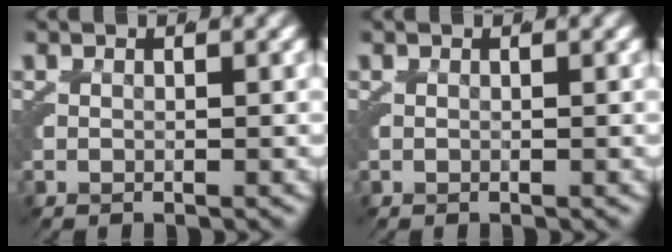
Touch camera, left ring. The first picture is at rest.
{"total": 0.0}